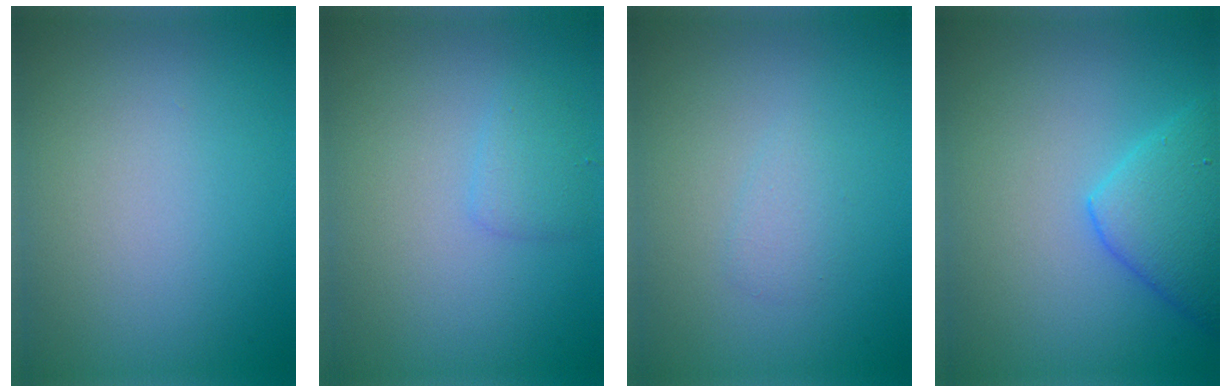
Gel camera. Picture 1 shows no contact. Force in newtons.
{"total": 1.3, "press": 1.3, "slide": 0.0}
{"total": 1.0, "press": 1.0, "slide": 0.1}
{"total": 4.4, "press": 4.4, "slide": 0.2}